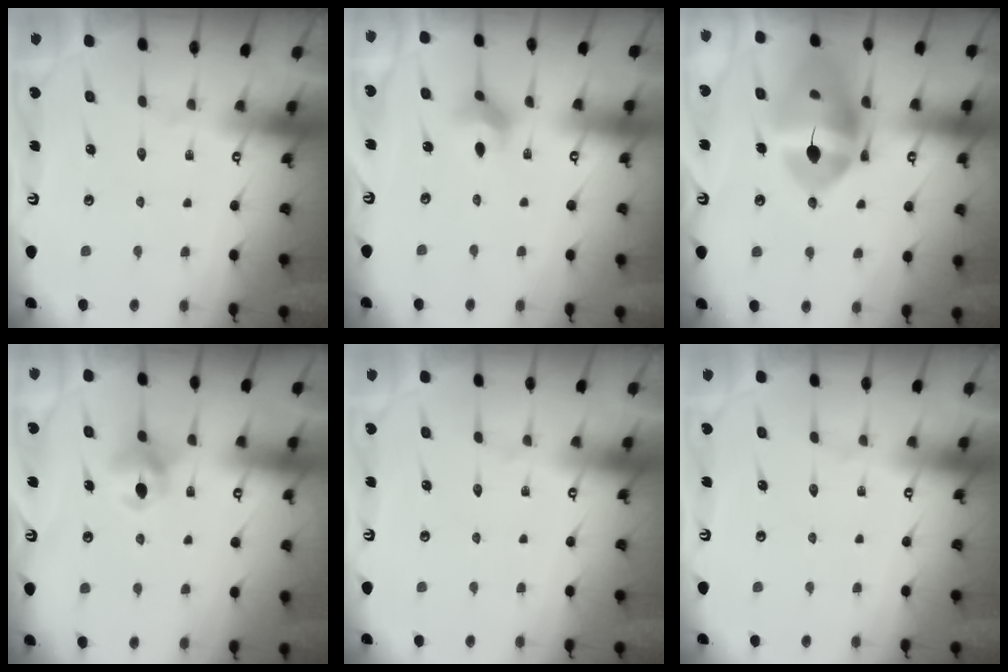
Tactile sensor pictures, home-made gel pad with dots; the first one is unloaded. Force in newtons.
{"total": 3.5, "press": 3.5, "slide": 0.5}
{"total": 18.3, "press": 18.2, "slide": 2.2}
{"total": 6.3, "press": 6.3, "slide": 0.4}
{"total": 0.0}
{"total": 0.0}